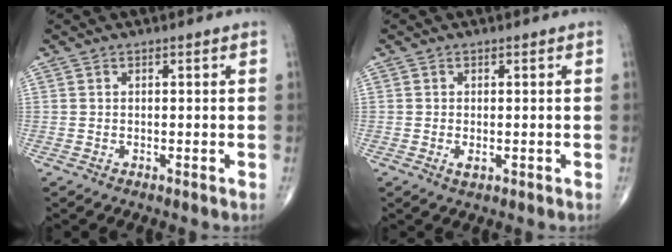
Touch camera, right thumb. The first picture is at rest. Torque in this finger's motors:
{"motor_torque": [-0.38, 0.03, -0.02, 0.03, 0.05]}